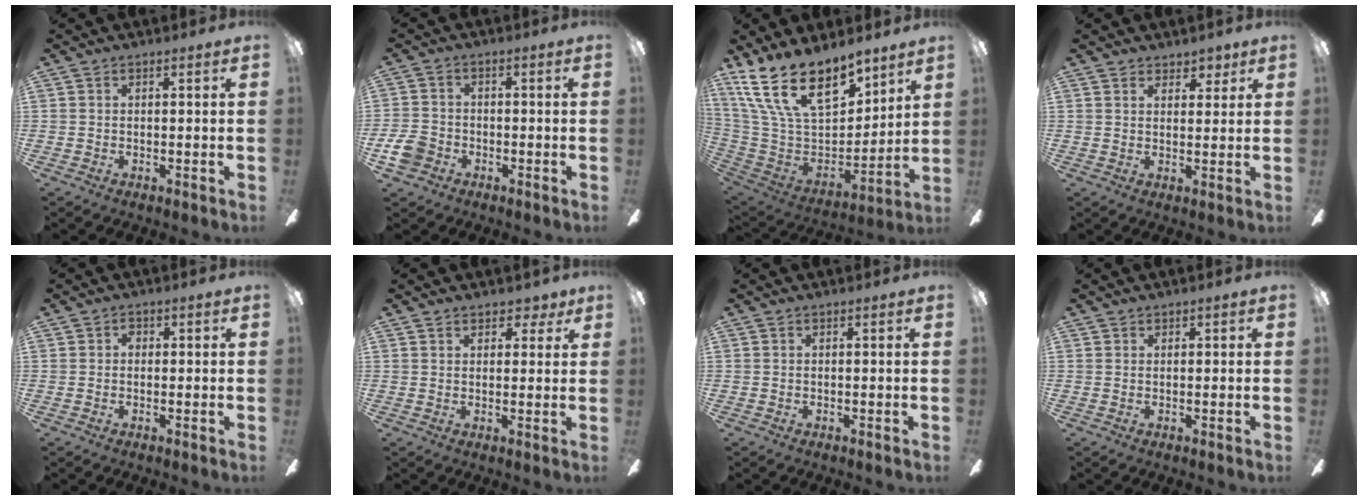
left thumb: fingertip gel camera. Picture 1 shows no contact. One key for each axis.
{"total": 6.2, "fx": -2.8, "fy": 4.9, "fz": 2.7, "tx": -0.067, "ty": 0.019, "tz": -0.052}
{"total": 22.0, "fx": 14.0, "fy": 11.0, "fz": 12.9, "tx": -0.244, "ty": -0.092, "tz": 0.257}
{"total": 3.8, "fx": 3.0, "fy": 2.1, "fz": 0.8, "tx": 0.000, "ty": -0.013, "tz": 0.051}
{"total": 1.3, "fx": -0.1, "fy": 1.2, "fz": 0.6, "tx": -0.003, "ty": 0.004, "tz": -0.005}
{"total": 3.6, "fx": 2.5, "fy": 2.2, "fz": 1.3, "tx": -0.009, "ty": -0.004, "tz": 0.042}
{"total": 0.0}
{"total": 0.8, "fx": 0.7, "fy": 0.4, "fz": 0.0, "tx": 0.008, "ty": -0.003, "tz": 0.011}